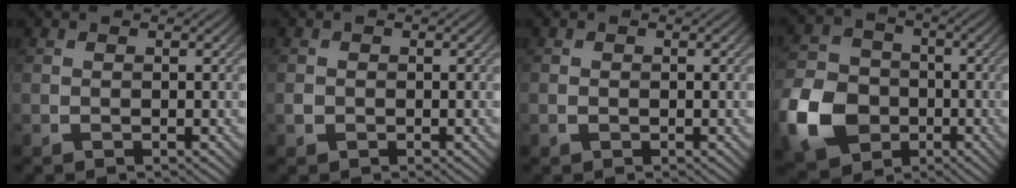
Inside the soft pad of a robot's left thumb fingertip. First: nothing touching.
{"total": 0.8, "force": [-0.3, 0.7, 0.2], "torque": [-0.005, -0.004, -0.008]}
{"total": 0.8, "force": [-0.2, 0.6, 0.4], "torque": [-0.010, -0.005, -0.006]}
{"total": 11.3, "force": [-4.1, 8.9, 5.6], "torque": [-0.149, -0.018, -0.098]}